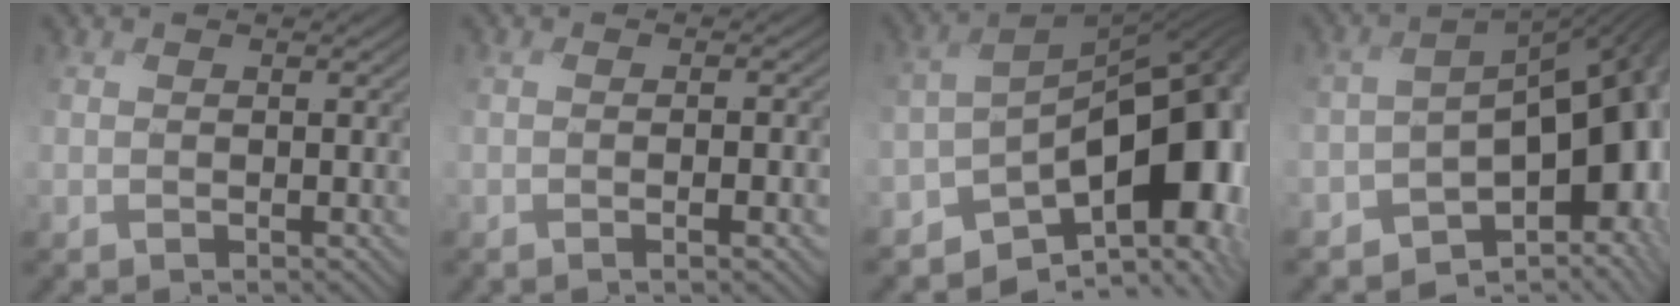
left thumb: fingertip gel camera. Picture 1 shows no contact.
{"total": 2.4, "force": [-0.5, 0.0, 2.3], "torque": [-0.038, 0.007, -0.004]}
{"total": 14.0, "force": [-6.4, 6.9, 10.3], "torque": [-0.136, -0.022, -0.107]}
{"total": 13.9, "force": [-5.1, 6.9, 11.0], "torque": [-0.148, -0.030, -0.069]}